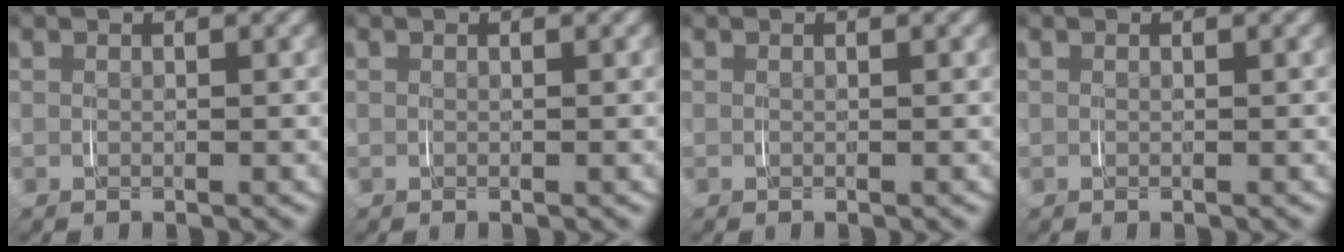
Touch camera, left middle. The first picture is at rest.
{"total": 0.0}
{"total": 0.0}
{"total": 0.0}